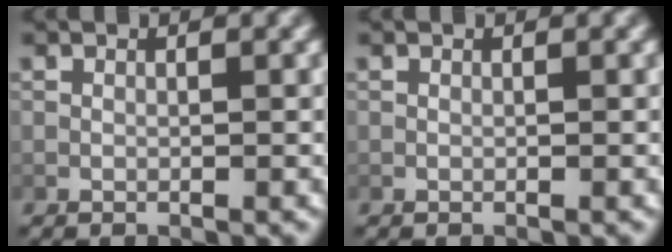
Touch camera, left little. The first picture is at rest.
{"total": 0.0}